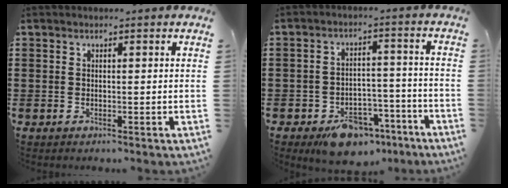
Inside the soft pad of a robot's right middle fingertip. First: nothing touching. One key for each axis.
{"total": 7.3, "fx": -5.8, "fy": 3.2, "fz": 3.0, "tx": -0.046, "ty": 0.027, "tz": -0.104}